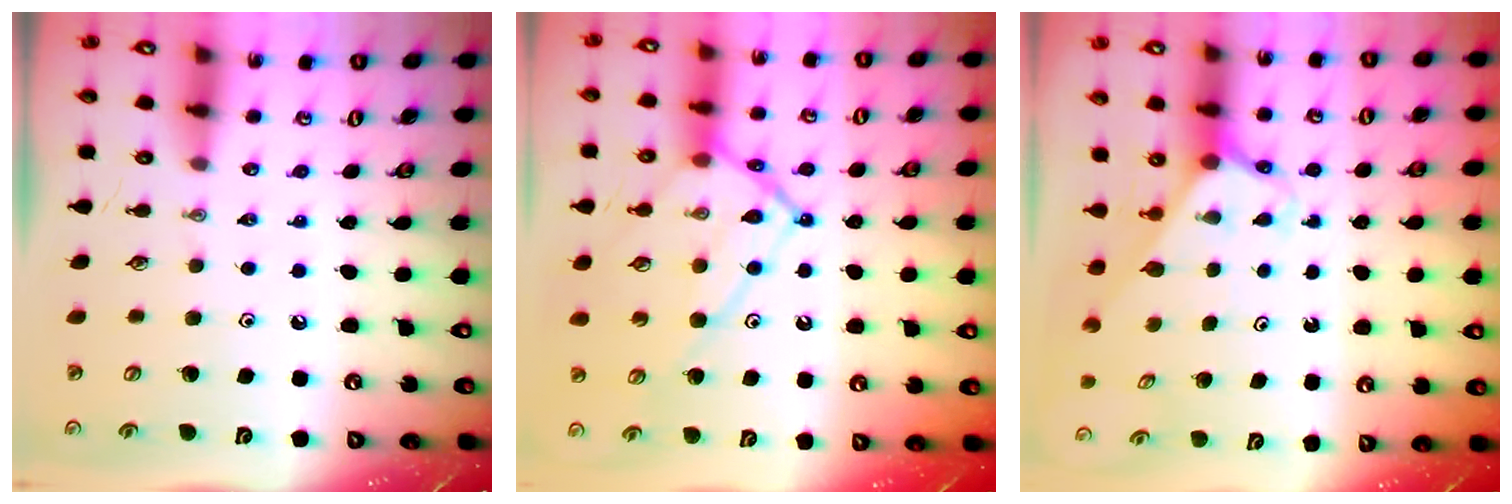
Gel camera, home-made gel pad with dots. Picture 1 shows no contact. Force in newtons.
{"total": 15.0, "press": 14.9, "slide": 1.7}
{"total": 2.5, "press": 2.5, "slide": 0.3}